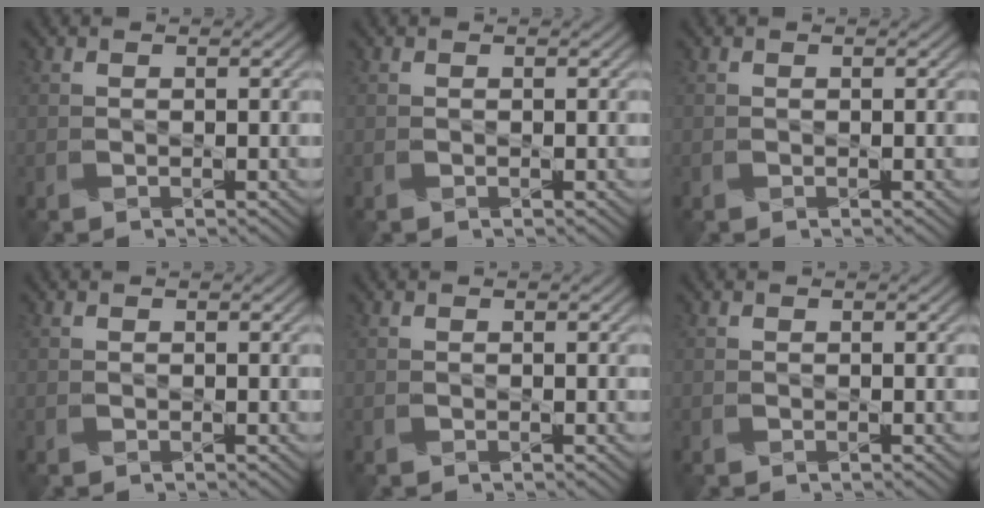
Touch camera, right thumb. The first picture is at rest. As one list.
[{"total": 0.0}, {"total": 0.0}, {"total": 0.0}, {"total": 0.0}, {"total": 0.0}]